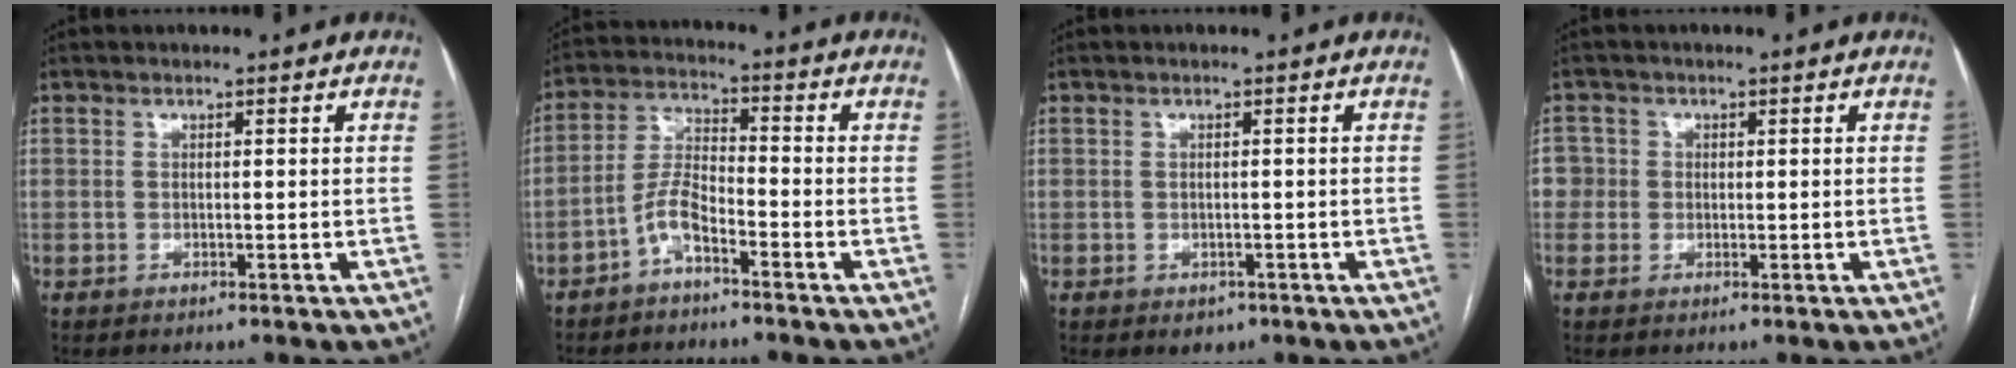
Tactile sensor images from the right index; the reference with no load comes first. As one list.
[{"total": 5.3, "force": [-3.5, 1.3, 3.8], "torque": [-0.088, 0.009, -0.071]}, {"total": 1.8, "force": [-1.0, 1.4, 0.7], "torque": [-0.005, 0.002, -0.005]}, {"total": 3.0, "force": [-0.2, 3.0, 0.2], "torque": [0.010, 0.017, -0.006]}]